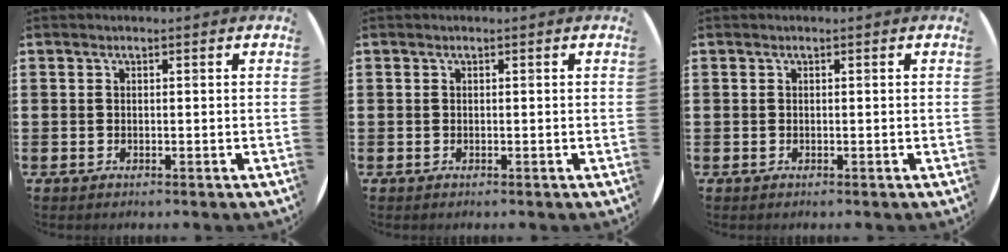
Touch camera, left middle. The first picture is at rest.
{"total": 0.0}
{"total": 0.0}